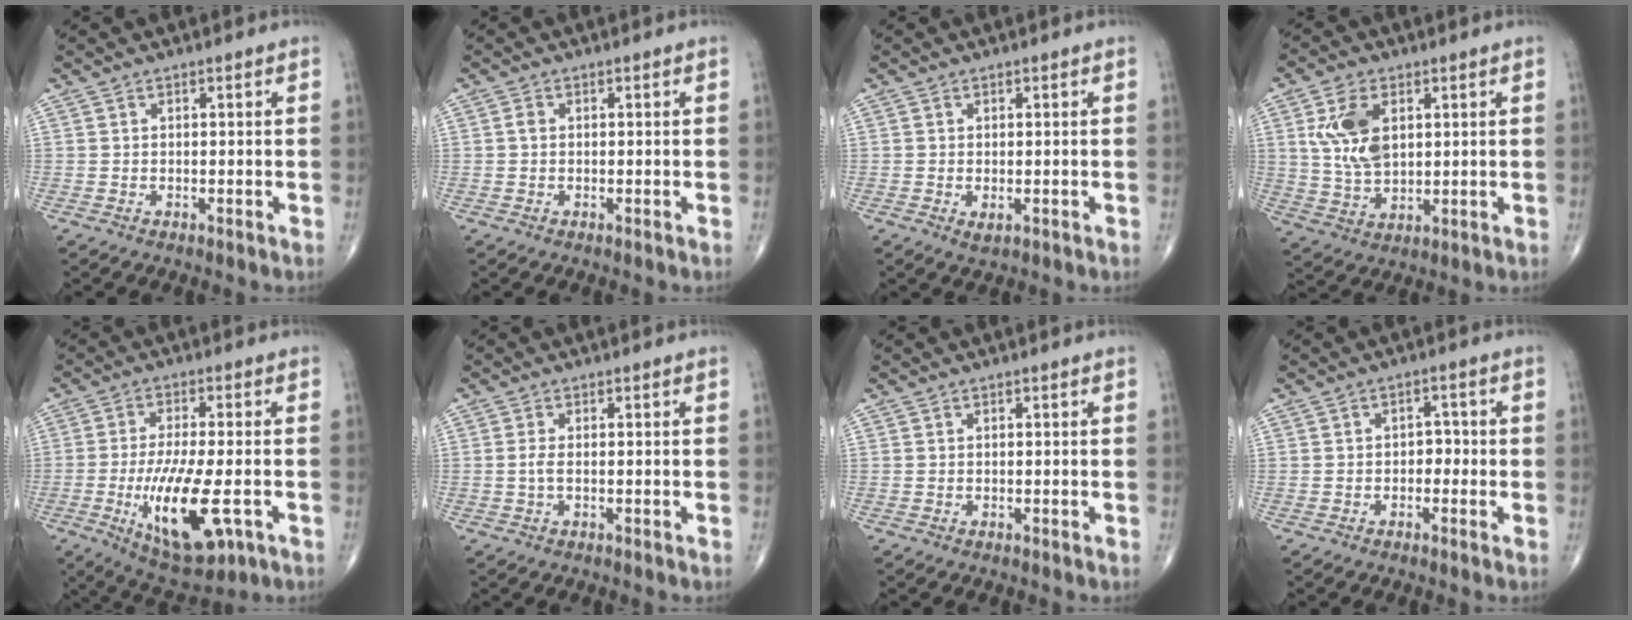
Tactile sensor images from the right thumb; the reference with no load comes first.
{"total": 0.6, "force": [0.1, 0.4, 0.4], "torque": [-0.007, 0.000, -0.001]}
{"total": 1.4, "force": [-0.4, 0.7, 1.1], "torque": [-0.018, -0.004, -0.004]}
{"total": 9.9, "force": [2.8, 5.7, 7.6], "torque": [-0.143, -0.010, 0.060]}
{"total": 14.9, "force": [-4.3, 4.8, 13.4], "torque": [-0.243, -0.011, -0.059]}
{"total": 1.6, "force": [-0.1, 0.3, 1.6], "torque": [-0.042, -0.004, -0.002]}
{"total": 0.0}
{"total": 2.3, "force": [-0.5, 1.6, 1.6], "torque": [-0.007, 0.008, -0.014]}